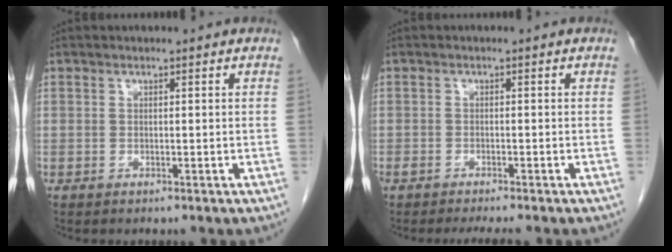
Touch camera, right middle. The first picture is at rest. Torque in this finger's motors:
{"motor_torque": [0.10, 0.02, 0.07, 0.03]}